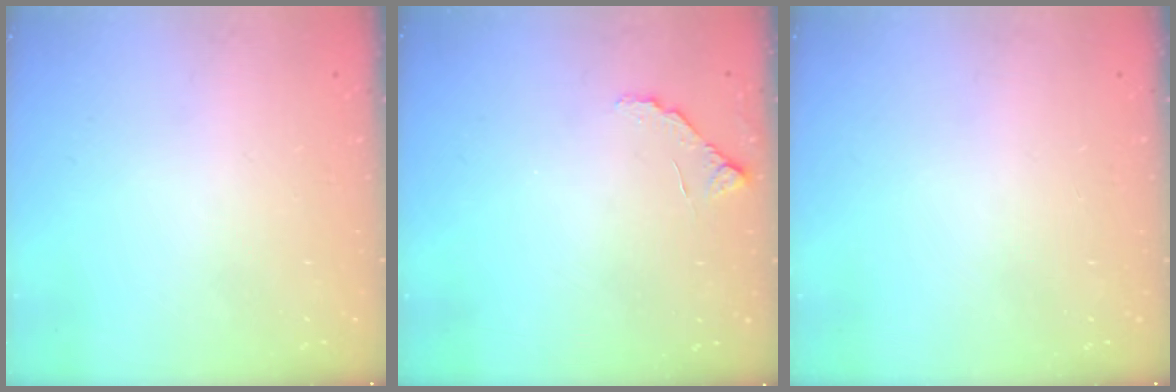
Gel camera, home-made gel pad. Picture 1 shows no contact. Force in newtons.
{"total": 5.9, "press": 5.9, "slide": 0.6}
{"total": 0.0}